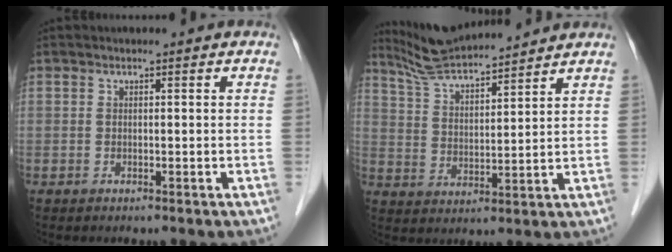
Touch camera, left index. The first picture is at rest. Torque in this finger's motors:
{"motor_torque": [0.39, -0.31, 0.15, 0.11]}